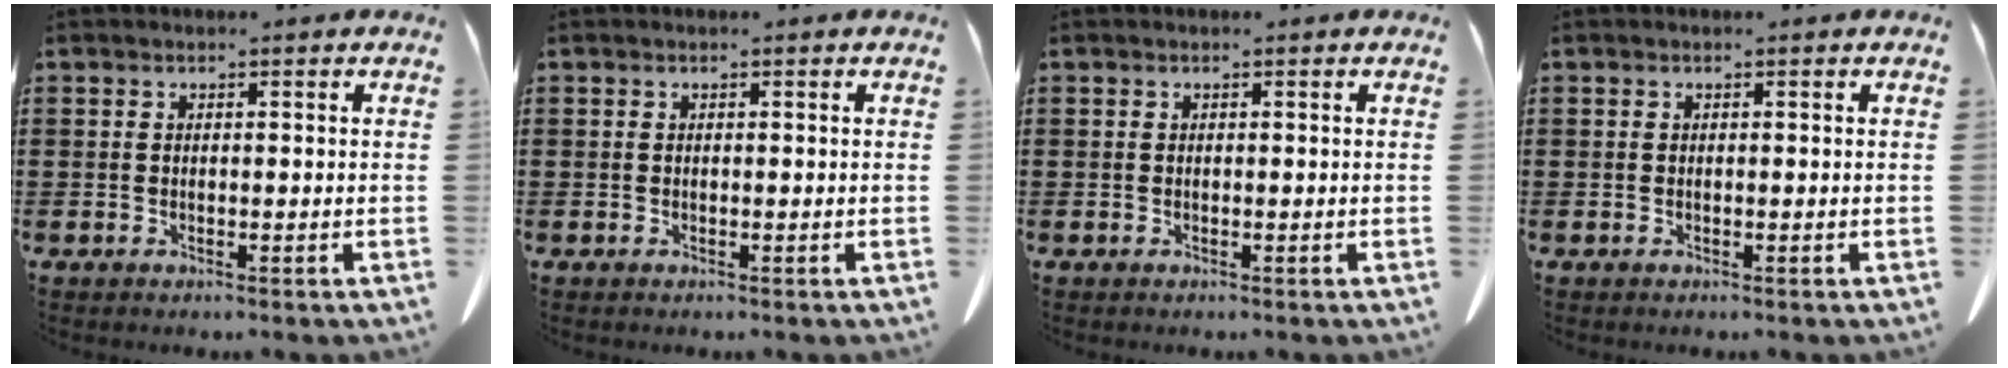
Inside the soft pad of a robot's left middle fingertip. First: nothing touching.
{"total": 0.0}
{"total": 0.0}
{"total": 0.0}